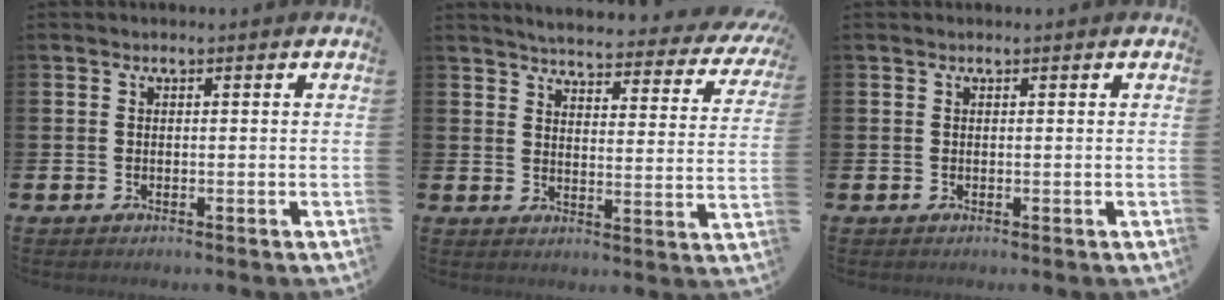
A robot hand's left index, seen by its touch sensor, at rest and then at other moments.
{"total": 3.7, "force": [3.5, 0.6, 1.1], "torque": [-0.038, -0.035, 0.051]}
{"total": 0.0}